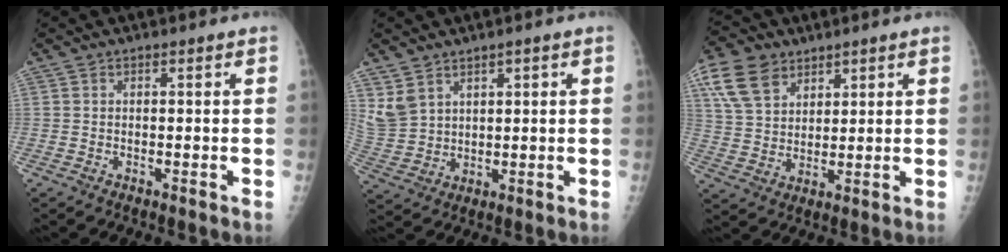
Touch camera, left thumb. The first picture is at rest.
{"total": 6.2, "force": [3.6, 4.4, 2.4], "torque": [-0.035, -0.018, 0.086]}
{"total": 11.4, "force": [6.0, 7.7, 5.9], "torque": [-0.102, -0.009, 0.121]}